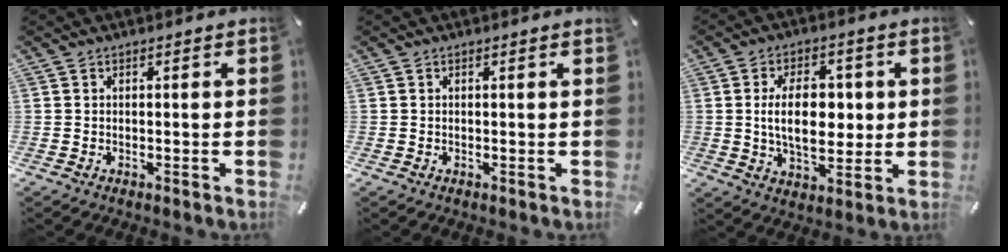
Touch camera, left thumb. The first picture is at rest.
{"total": 0.0}
{"total": 12.8, "force": [1.0, 7.7, 10.1], "torque": [-0.176, 0.004, 0.013]}